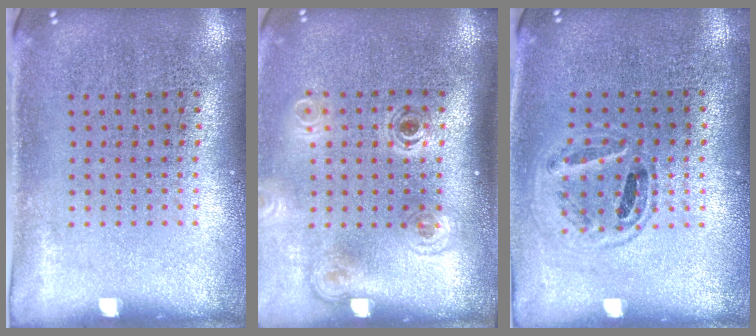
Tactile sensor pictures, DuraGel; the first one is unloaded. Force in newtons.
{"total": 1.8, "press": 1.2, "slide": 1.3}
{"total": 0.9, "press": 0.8, "slide": 0.3}